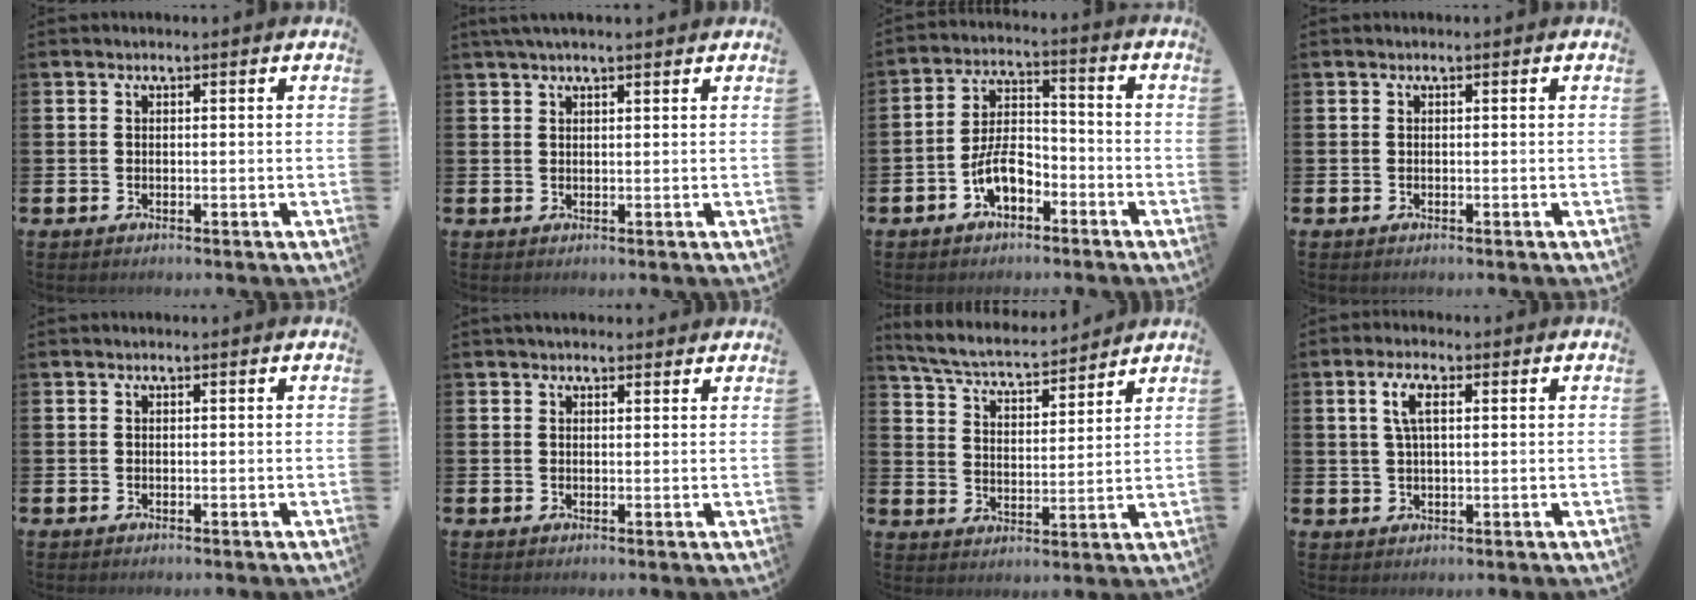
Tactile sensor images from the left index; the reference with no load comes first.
{"total": 2.1, "force": [1.7, 0.2, 1.1], "torque": [-0.019, 0.003, 0.030]}
{"total": 6.5, "force": [-3.2, 3.3, 4.6], "torque": [-0.097, 0.012, -0.064]}
{"total": 0.0}
{"total": 0.0}
{"total": 1.4, "force": [1.3, 0.5, 0.3], "torque": [0.004, -0.003, 0.022]}
{"total": 5.4, "force": [5.2, 0.7, 1.3], "torque": [-0.050, -0.037, 0.086]}
{"total": 4.4, "force": [1.8, 1.6, 3.6], "torque": [-0.074, 0.009, 0.027]}